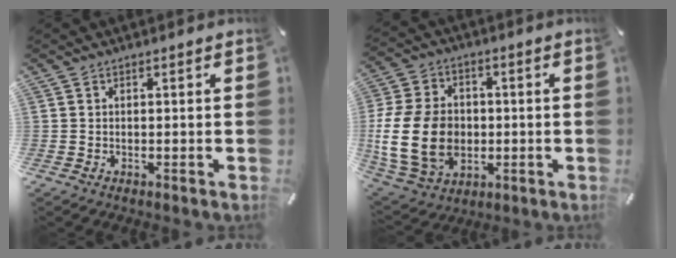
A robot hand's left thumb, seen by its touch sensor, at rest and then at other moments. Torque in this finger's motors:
{"motor_torque": [0.79, 1.22, 2.57, 0.20, 0.29]}